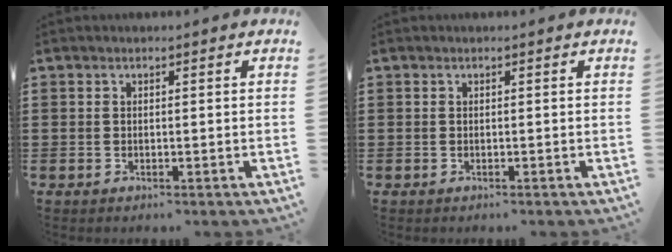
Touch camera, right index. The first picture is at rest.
{"total": 0.0}